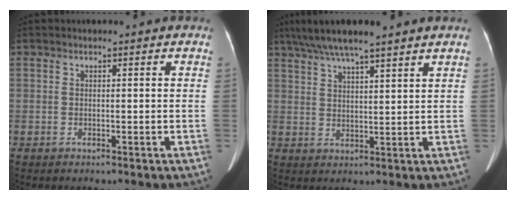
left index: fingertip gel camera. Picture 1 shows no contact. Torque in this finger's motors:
{"motor_torque": [1.07, -1.08, 0.33, -0.03]}